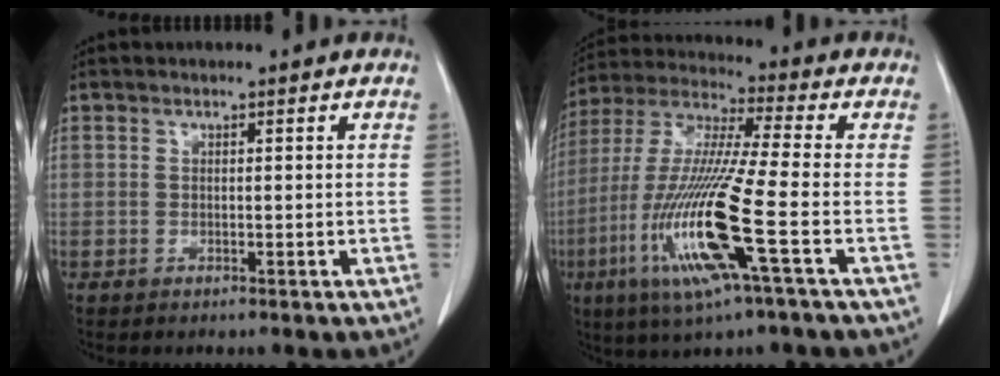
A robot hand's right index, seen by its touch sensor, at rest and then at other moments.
{"total": 17.2, "force": [-5.6, -0.1, 16.3], "torque": [-0.345, -0.021, -0.114]}